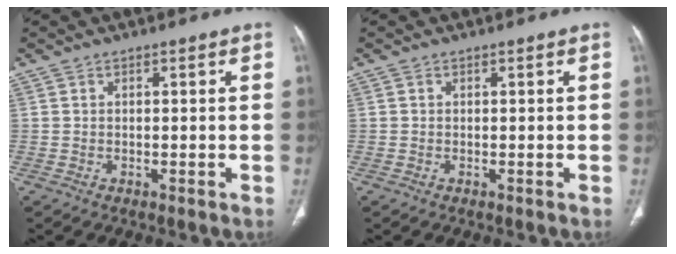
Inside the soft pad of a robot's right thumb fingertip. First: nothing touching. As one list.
[{"total": 0.0}]